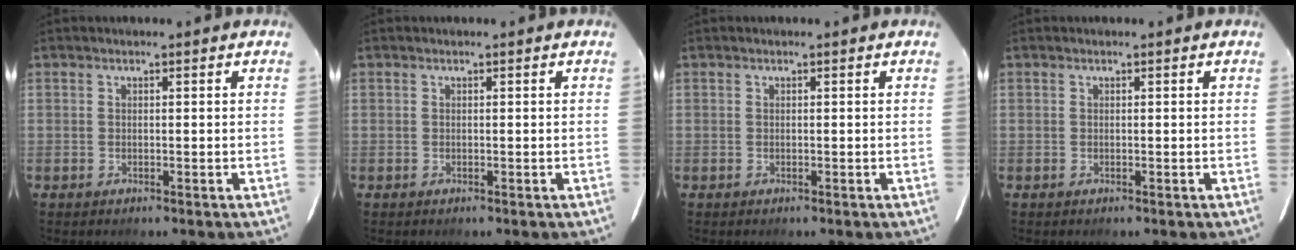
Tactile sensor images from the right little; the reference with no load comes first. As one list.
[{"total": 0.0}, {"total": 0.0}, {"total": 0.0}]